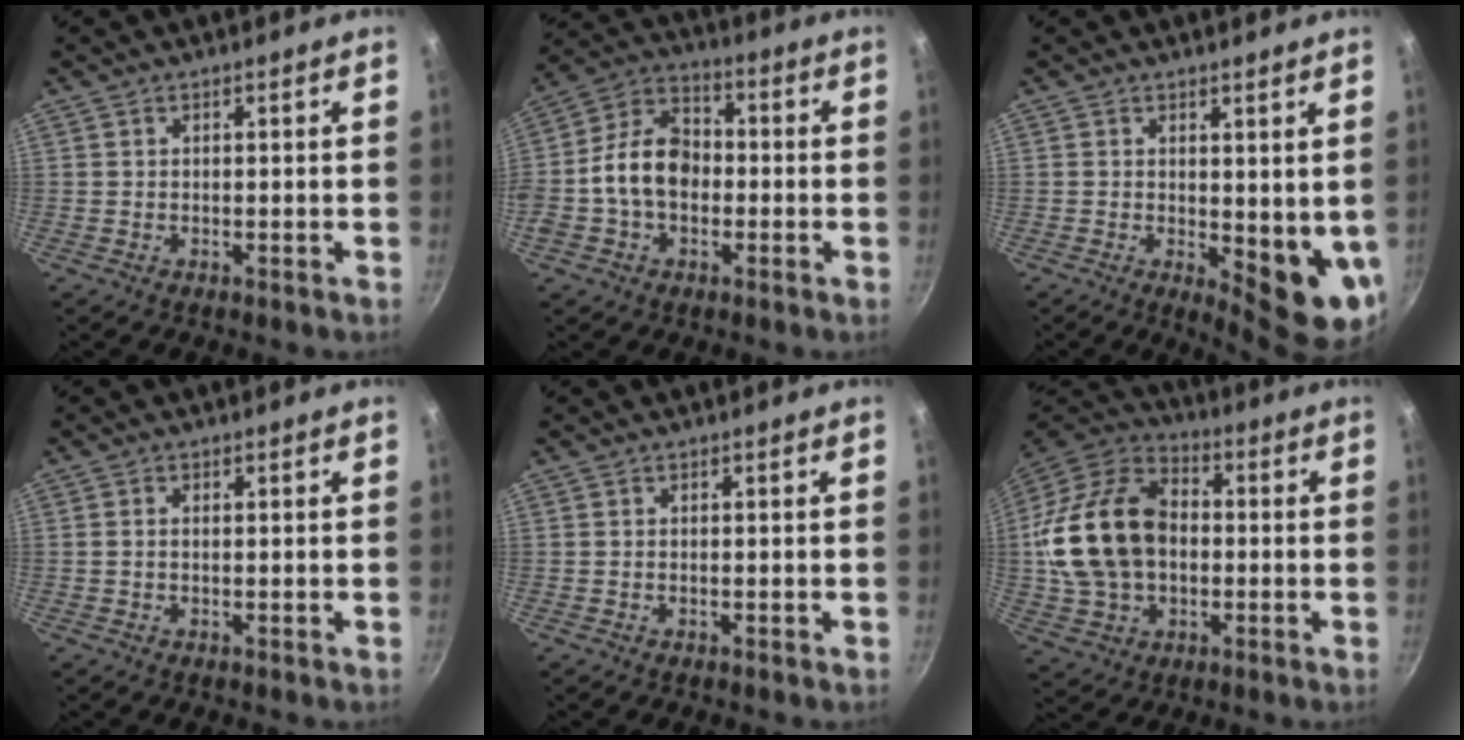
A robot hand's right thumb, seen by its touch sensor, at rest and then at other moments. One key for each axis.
{"total": 12.5, "fx": -1.5, "fy": 8.9, "fz": 8.6, "tx": -0.124, "ty": 0.036, "tz": -0.045}
{"total": 8.8, "fx": 0.9, "fy": 3.8, "fz": 7.9, "tx": -0.088, "ty": -0.024, "tz": 0.021}
{"total": 0.8, "fx": 0.0, "fy": 0.5, "fz": 0.7, "tx": -0.014, "ty": 0.003, "tz": -0.001}
{"total": 0.0}
{"total": 21.7, "fx": -0.2, "fy": 15.5, "fz": 15.1, "tx": -0.274, "ty": 0.035, "tz": -0.005}